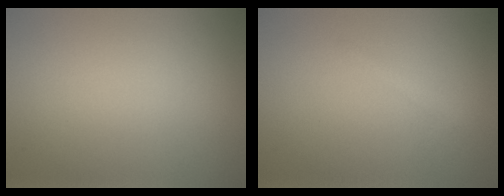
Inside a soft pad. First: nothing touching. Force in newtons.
{"total": 1.0, "press": 1.0, "slide": 0.1}